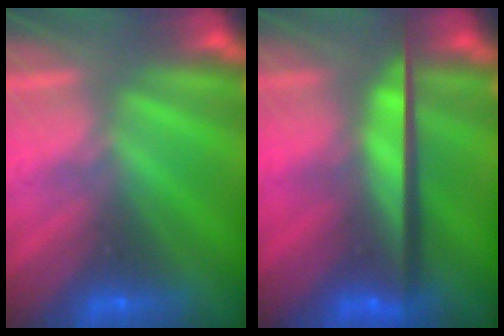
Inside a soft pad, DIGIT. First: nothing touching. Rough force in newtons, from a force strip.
{"total": 11.1}